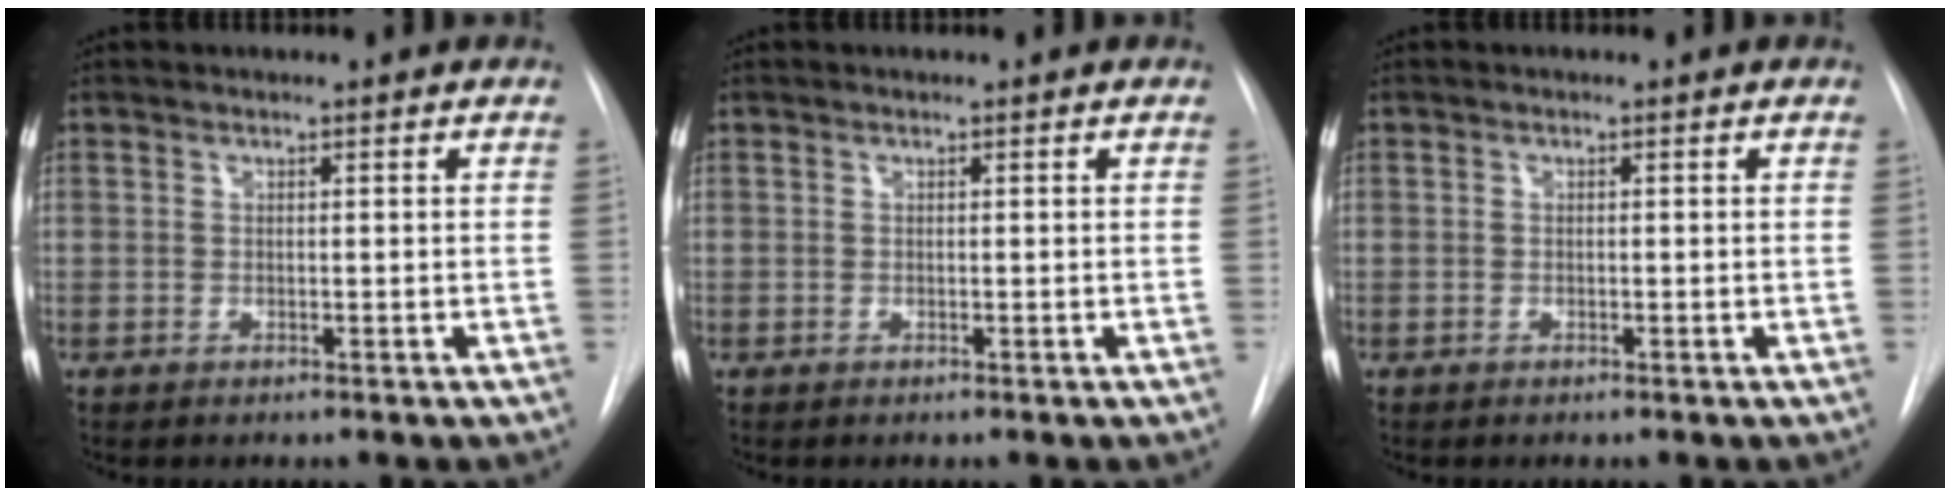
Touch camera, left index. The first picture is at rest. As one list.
[{"total": 0.0}, {"total": 0.0}]